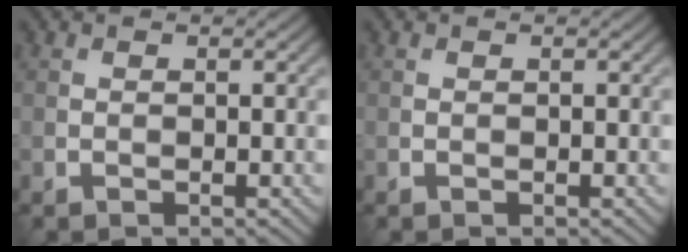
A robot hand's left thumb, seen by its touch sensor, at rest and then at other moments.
{"total": 0.0}